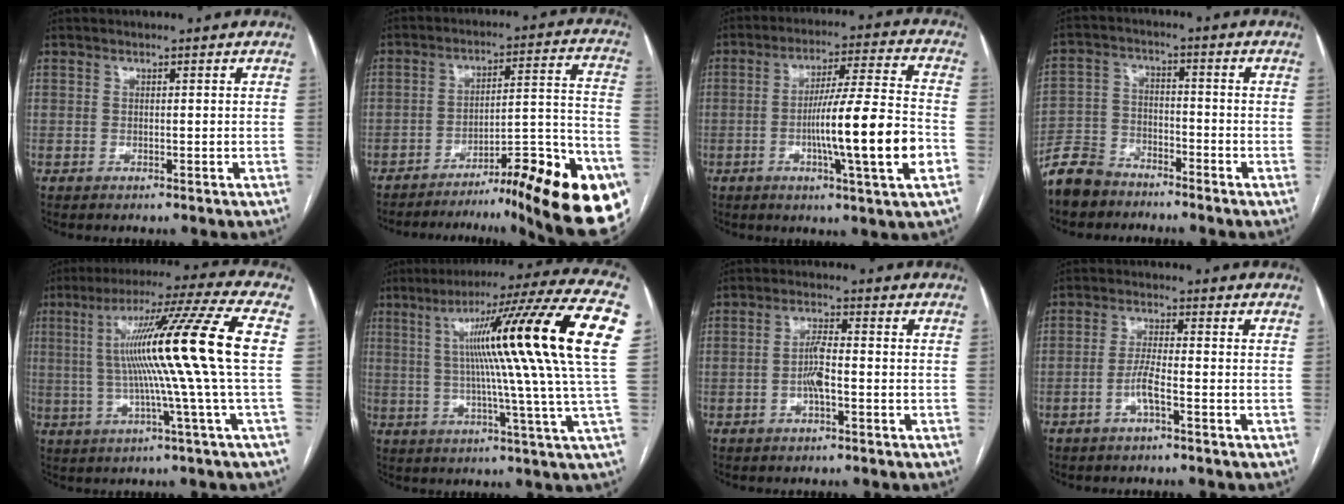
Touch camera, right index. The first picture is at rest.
{"total": 24.5, "force": [-17.4, 1.9, 17.2], "torque": [-0.132, 0.021, -0.243]}
{"total": 15.4, "force": [-3.8, -0.5, 14.9], "torque": [-0.248, -0.005, -0.065]}
{"total": 7.5, "force": [-6.4, 3.5, 1.4], "torque": [-0.036, -0.007, -0.129]}
{"total": 17.5, "force": [1.1, -2.8, 17.2], "torque": [-0.278, 0.013, 0.007]}
{"total": 23.8, "force": [5.6, -1.7, 23.0], "torque": [-0.305, 0.029, 0.068]}
{"total": 3.9, "force": [-1.0, 0.7, 3.7], "torque": [-0.075, 0.005, -0.020]}
{"total": 3.4, "force": [-1.6, 0.1, 3.0], "torque": [-0.061, 0.003, -0.035]}